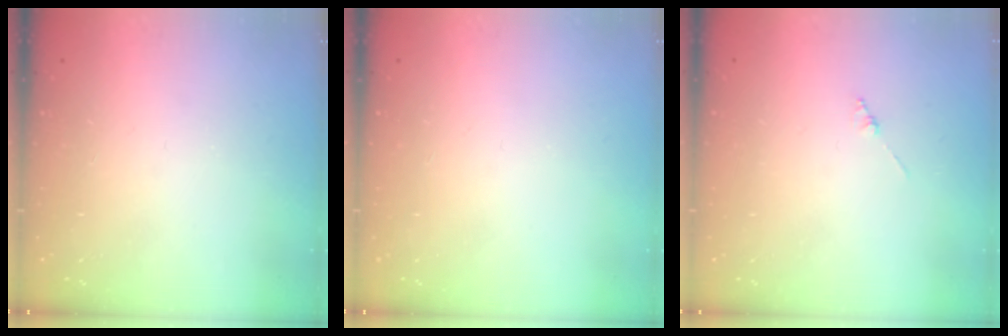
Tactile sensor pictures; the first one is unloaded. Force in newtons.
{"total": 0.0}
{"total": 1.3, "press": 1.3, "slide": 0.3}